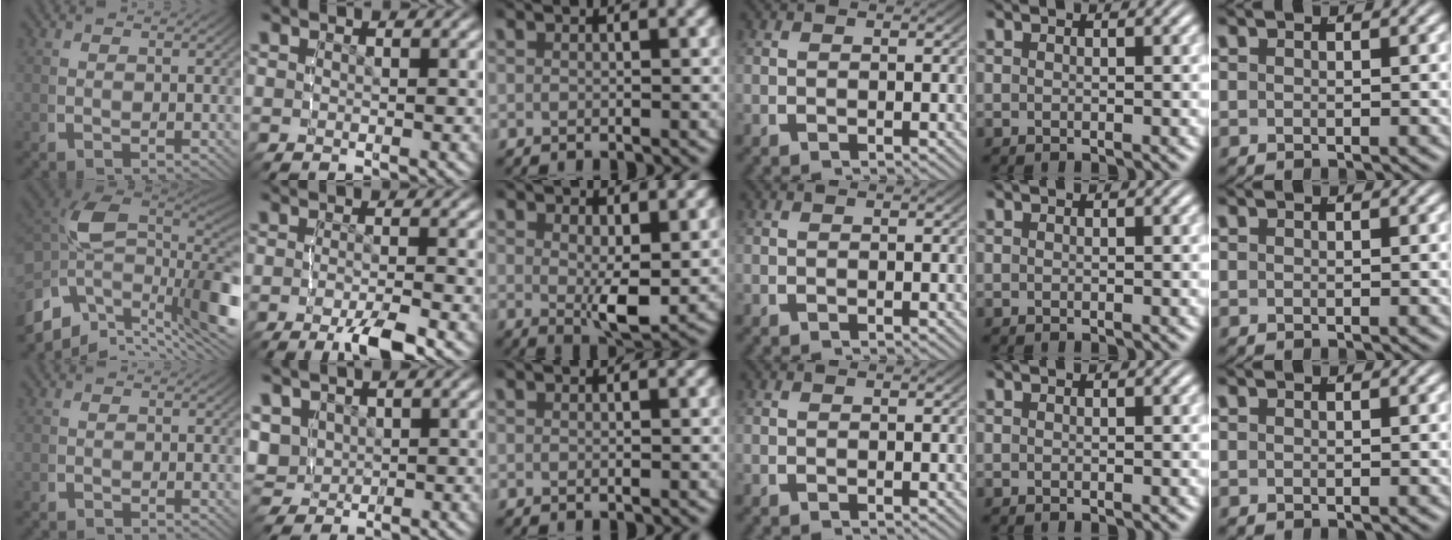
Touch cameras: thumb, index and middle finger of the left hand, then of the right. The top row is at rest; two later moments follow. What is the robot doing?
{"motion": "lift_and_place", "object": "stress ball aka squeeze ball"}